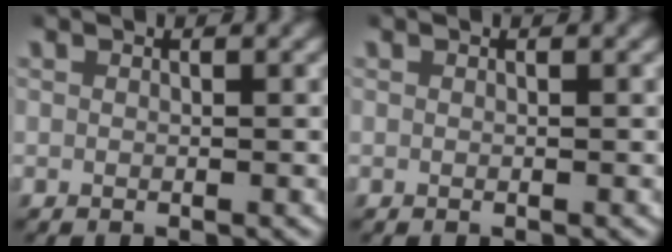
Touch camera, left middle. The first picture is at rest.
{"total": 0.0}